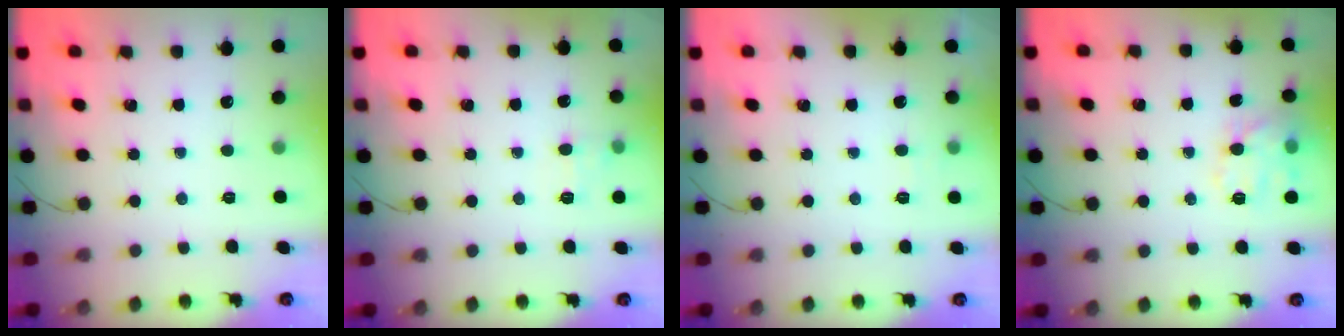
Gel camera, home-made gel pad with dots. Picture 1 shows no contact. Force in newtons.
{"total": 6.6, "press": 6.4, "slide": 1.7}
{"total": 2.6, "press": 2.1, "slide": 1.5}
{"total": 12.5, "press": 12.5, "slide": 0.7}